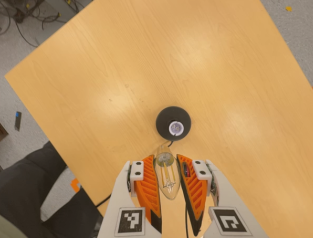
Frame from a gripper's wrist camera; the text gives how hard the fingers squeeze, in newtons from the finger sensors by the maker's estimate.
{"total": 19.2, "left": 21.1, "right": 17.3}